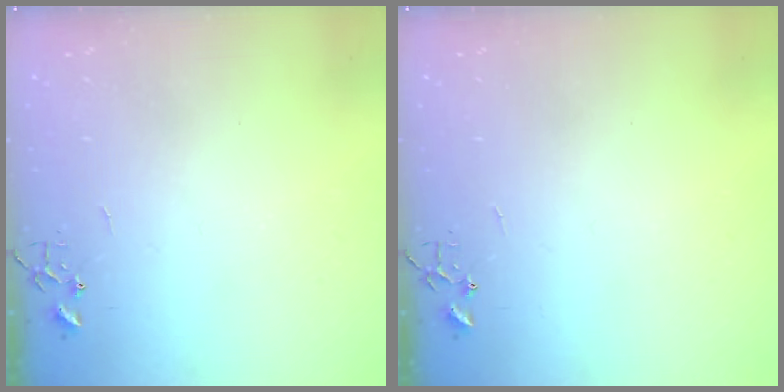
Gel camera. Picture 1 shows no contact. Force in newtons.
{"total": 0.0}